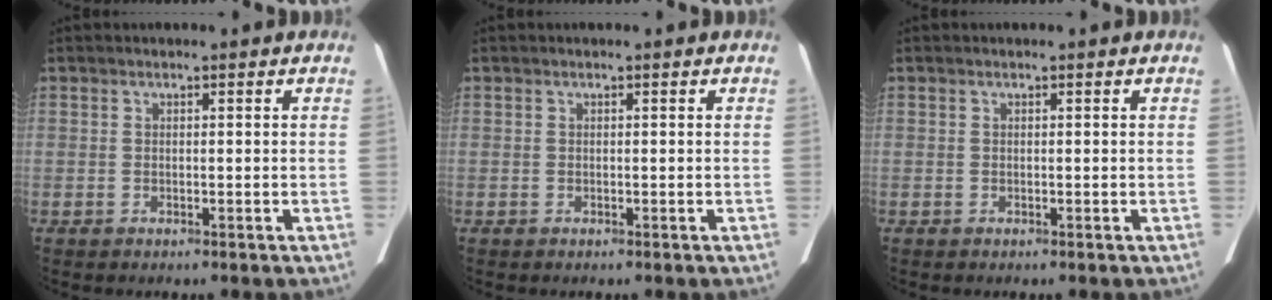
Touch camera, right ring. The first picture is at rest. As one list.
[{"total": 0.0}, {"total": 0.0}]